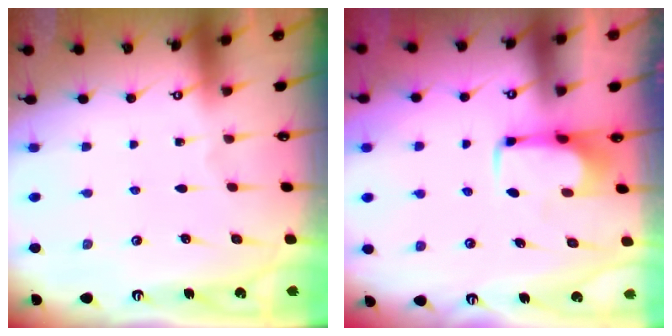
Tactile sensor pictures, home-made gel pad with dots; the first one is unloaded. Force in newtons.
{"total": 2.1, "press": 2.1, "slide": 0.4}